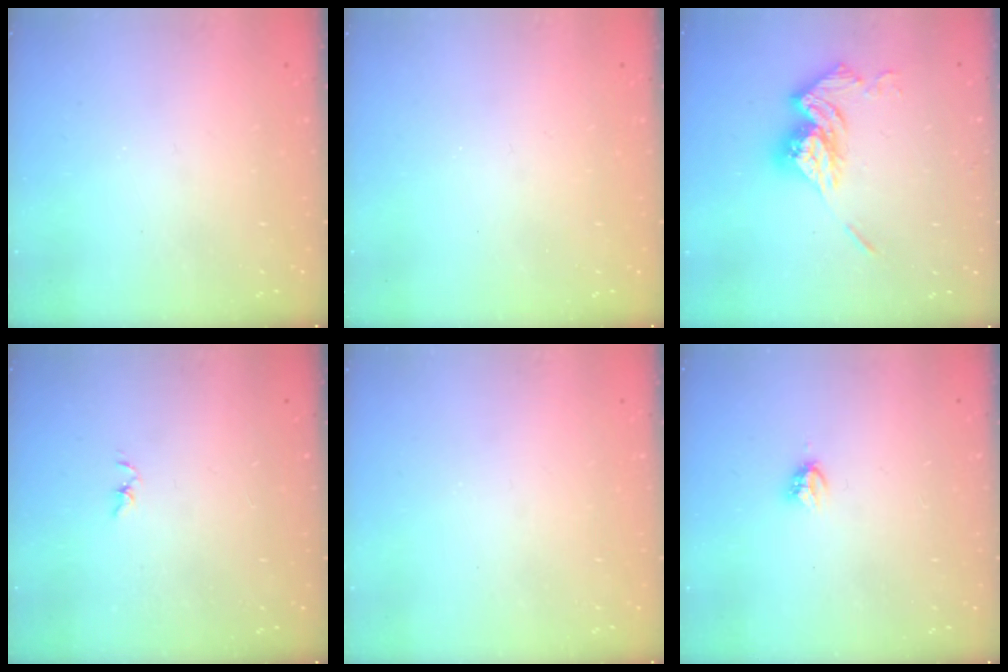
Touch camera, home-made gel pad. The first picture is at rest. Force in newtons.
{"total": 0.0}
{"total": 15.1, "press": 15.0, "slide": 1.5}
{"total": 1.2, "press": 1.1, "slide": 0.2}
{"total": 0.6, "press": 0.4, "slide": 0.4}
{"total": 3.6, "press": 3.5, "slide": 0.5}